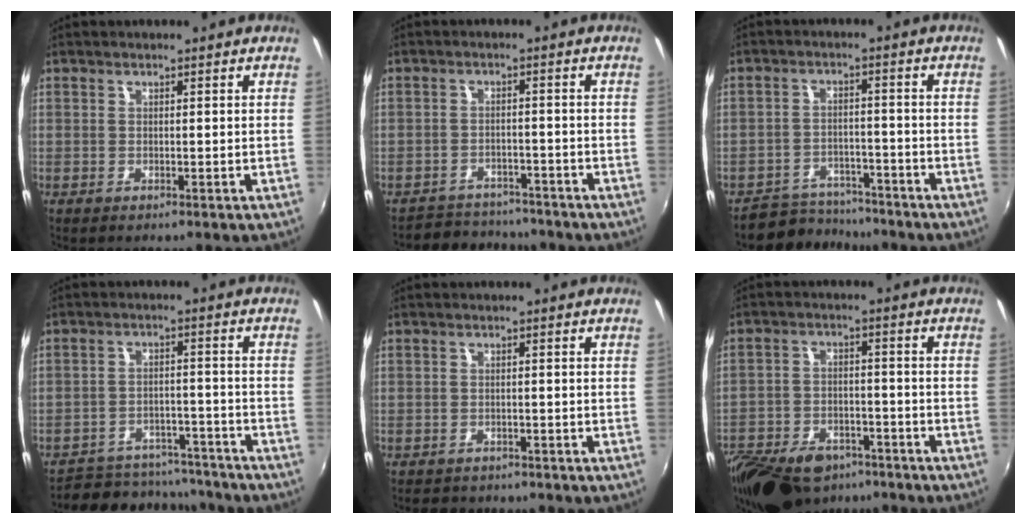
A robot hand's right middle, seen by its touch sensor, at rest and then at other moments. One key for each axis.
{"total": 7.7, "fx": -7.1, "fy": 2.7, "fz": 0.8, "tx": -0.032, "ty": 0.010, "tz": -0.104}
{"total": 6.7, "fx": -6.1, "fy": 2.8, "fz": 0.0, "tx": -0.017, "ty": 0.015, "tz": -0.093}
{"total": 16.3, "fx": -14.3, "fy": 6.1, "fz": 4.8, "tx": -0.114, "ty": 0.020, "tz": -0.185}
{"total": 3.7, "fx": -3.2, "fy": 1.6, "fz": 0.6, "tx": -0.021, "ty": -0.009, "tz": -0.050}
{"total": 20.4, "fx": -14.8, "fy": 10.4, "fz": 9.6, "tx": -0.232, "ty": -0.017, "tz": -0.231}